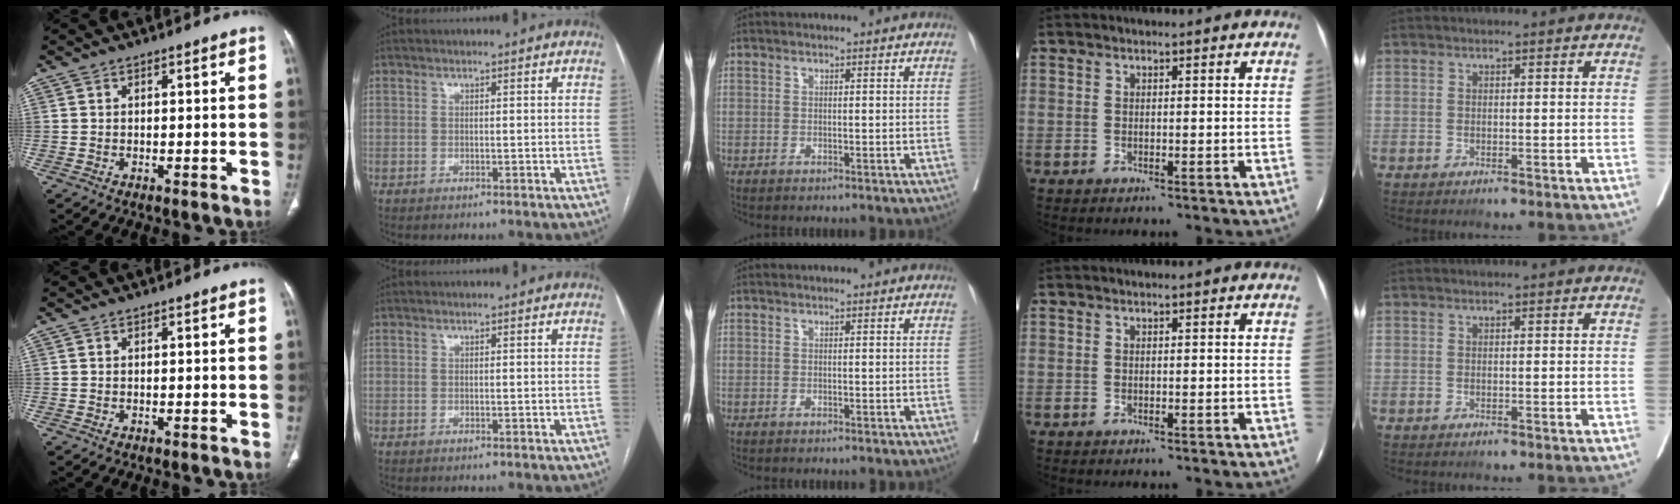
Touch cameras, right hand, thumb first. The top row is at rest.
{}